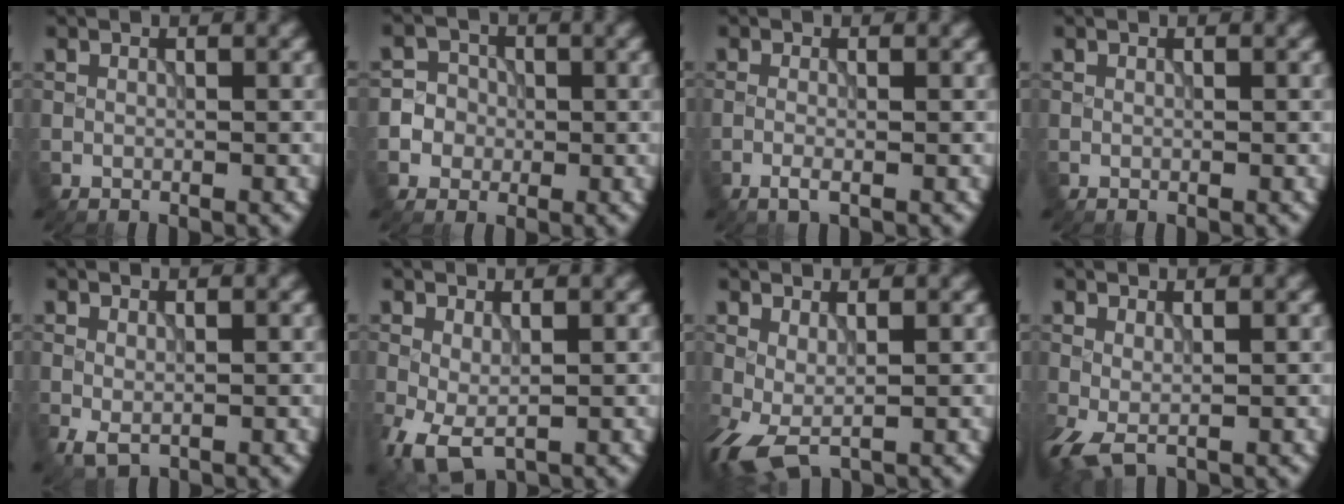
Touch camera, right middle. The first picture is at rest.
{"total": 5.5, "force": [-1.3, 5.2, 1.0], "torque": [-0.003, 0.014, -0.047]}
{"total": 1.2, "force": [-0.5, 0.2, 1.0], "torque": [-0.019, -0.002, -0.014]}
{"total": 0.0}
{"total": 1.2, "force": [-0.1, 0.6, 1.0], "torque": [-0.024, -0.005, 0.001]}
{"total": 4.0, "force": [-1.3, 2.0, 3.2], "torque": [-0.081, -0.010, -0.022]}
{"total": 3.0, "force": [-0.1, 1.2, 2.8], "torque": [-0.066, -0.005, -0.004]}
{"total": 2.2, "force": [0.0, 0.8, 2.1], "torque": [-0.051, -0.004, -0.003]}